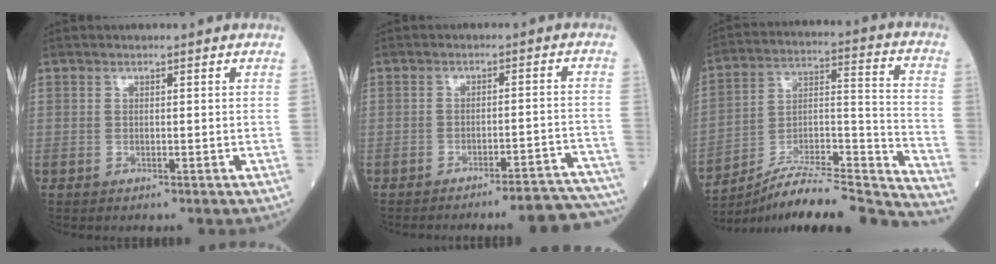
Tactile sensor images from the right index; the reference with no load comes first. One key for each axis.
{"total": 12.4, "fx": -11.9, "fy": -0.6, "fz": 3.1, "tx": -0.004, "ty": 0.010, "tz": -0.142}
{"total": 24.6, "fx": -22.9, "fy": 0.8, "fz": 9.1, "tx": -0.102, "ty": 0.018, "tz": -0.352}